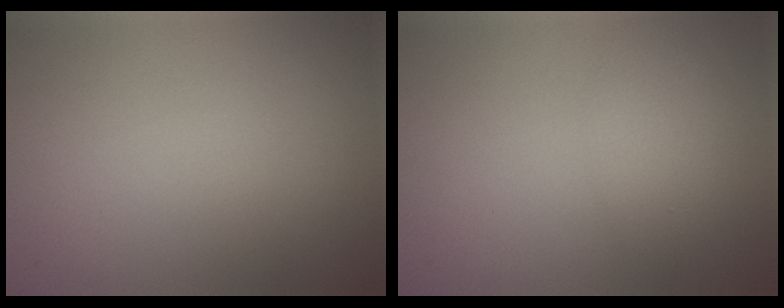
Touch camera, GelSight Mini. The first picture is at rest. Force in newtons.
{"total": 2.1, "press": 2.1, "slide": 0.1}